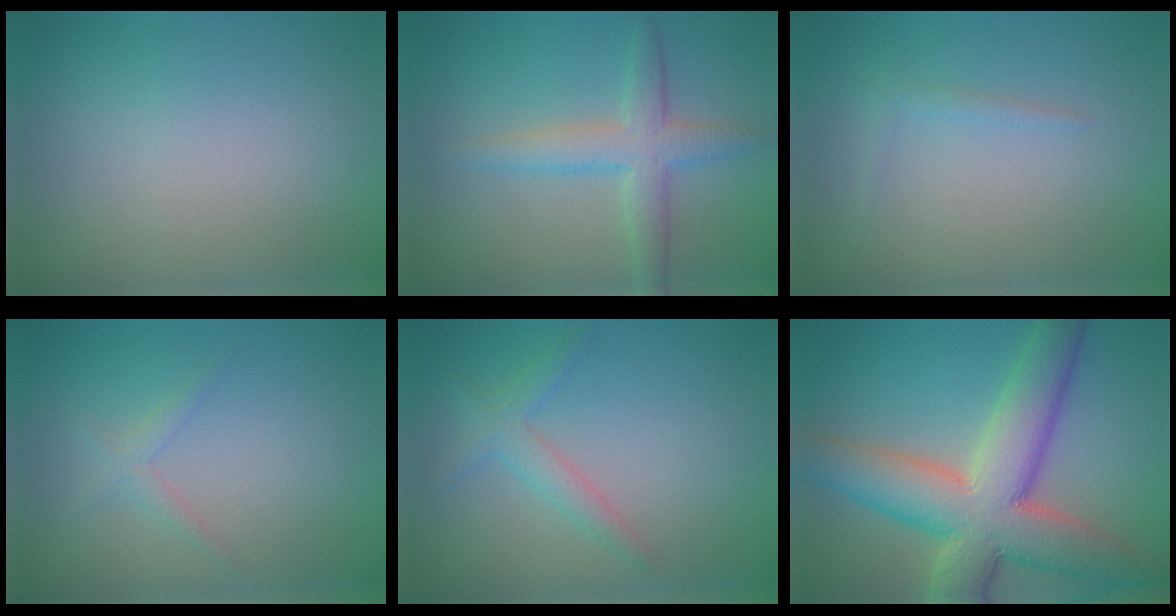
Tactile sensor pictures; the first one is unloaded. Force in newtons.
{"total": 3.7, "press": 3.7, "slide": 0.1}
{"total": 0.9, "press": 0.9, "slide": 0.0}
{"total": 1.1, "press": 1.1, "slide": 0.0}
{"total": 2.2, "press": 2.2, "slide": 0.0}
{"total": 11.4, "press": 11.3, "slide": 0.7}